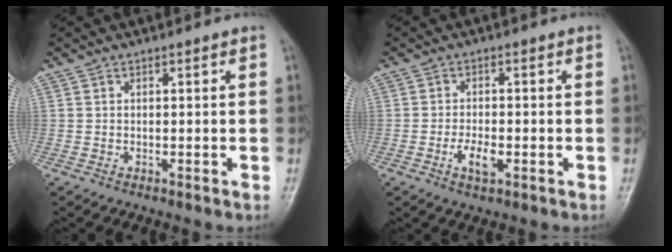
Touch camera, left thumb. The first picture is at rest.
{"total": 3.8, "force": [-1.4, 1.8, 3.1], "torque": [-0.057, 0.002, -0.024]}